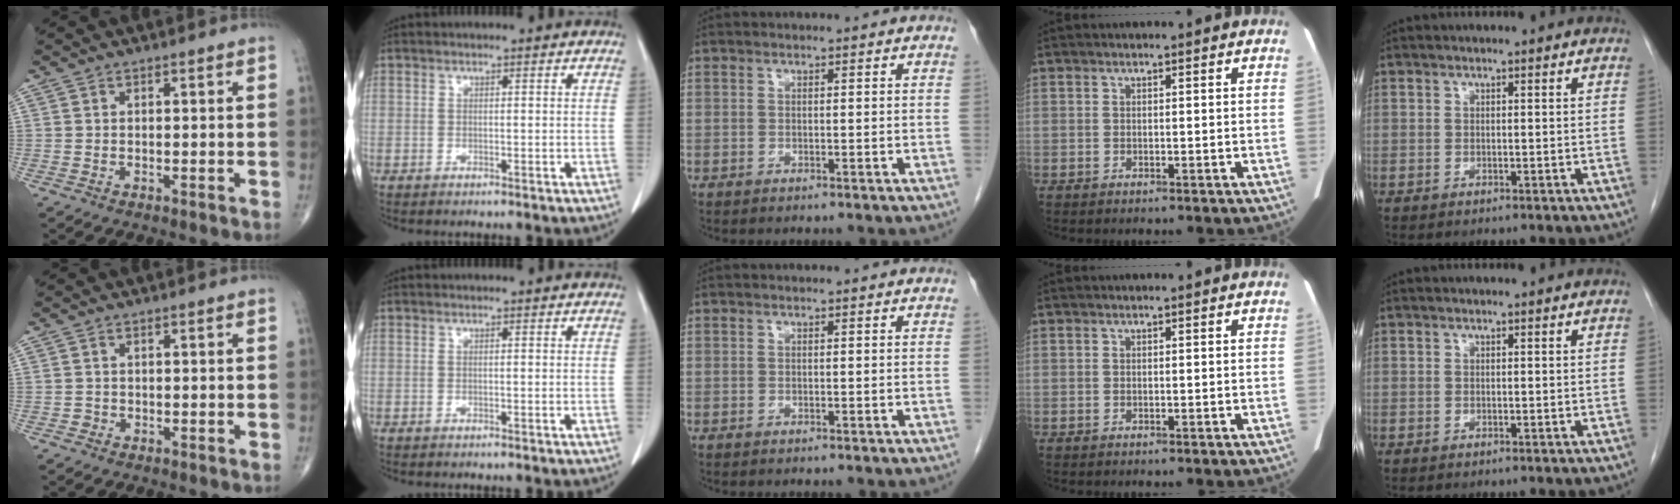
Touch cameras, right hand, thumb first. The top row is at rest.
{"thumb": {"total": 0.7, "force": [-0.3, 0.6, 0.0], "torque": [0.000, 0.003, -0.005]}}